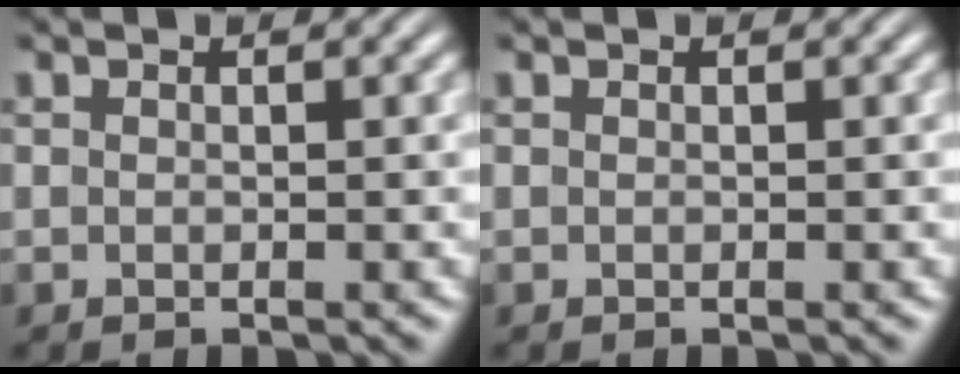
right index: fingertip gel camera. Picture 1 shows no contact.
{"total": 0.0}